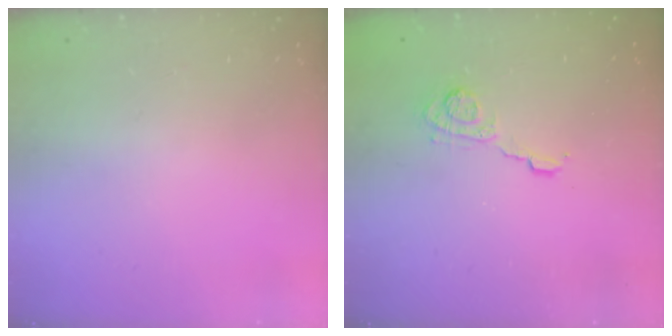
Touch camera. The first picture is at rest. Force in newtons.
{"total": 5.8, "press": 5.7, "slide": 0.8}